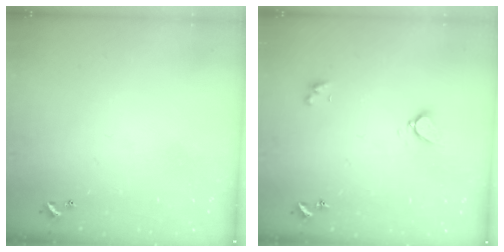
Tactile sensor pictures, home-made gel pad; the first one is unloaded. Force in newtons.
{"total": 3.6, "press": 3.6, "slide": 0.4}